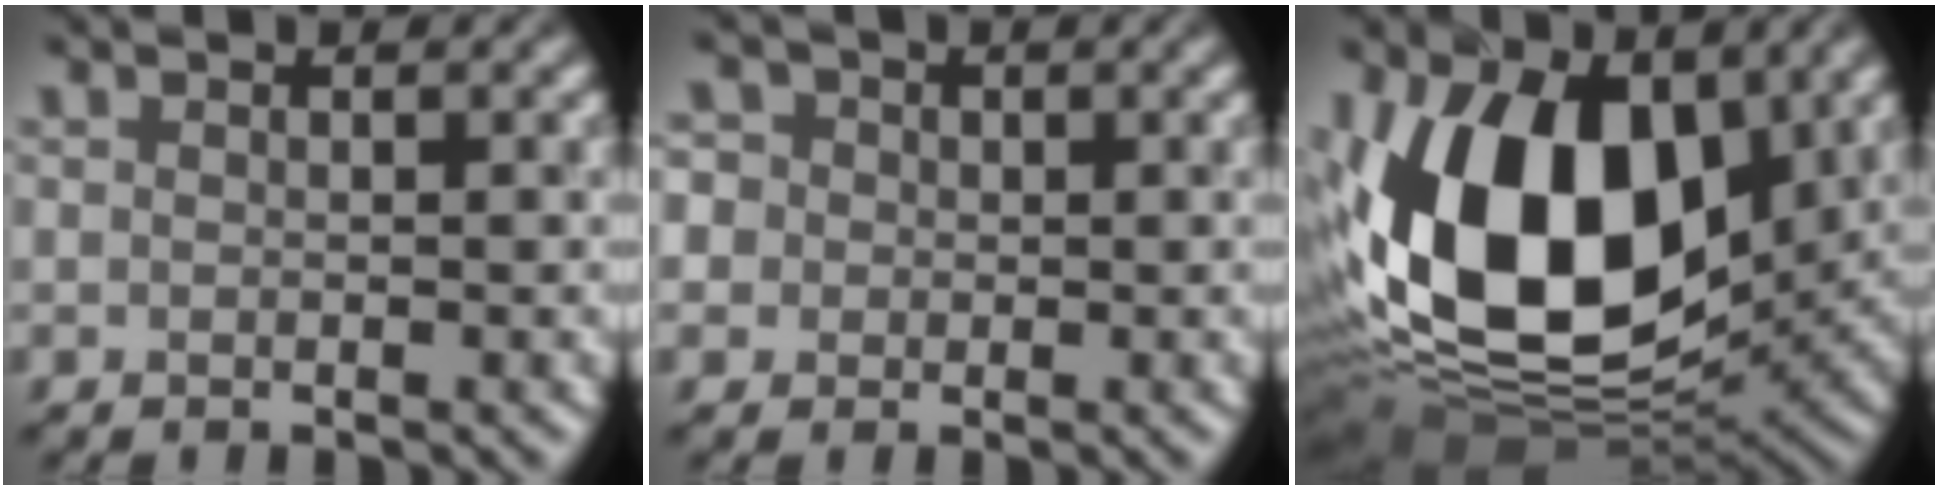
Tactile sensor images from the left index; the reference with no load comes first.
{"total": 2.8, "force": [0.8, 2.7, 0.4], "torque": [-0.017, 0.027, 0.008]}
{"total": 14.3, "force": [1.3, 8.8, 11.1], "torque": [-0.228, -0.004, 0.025]}